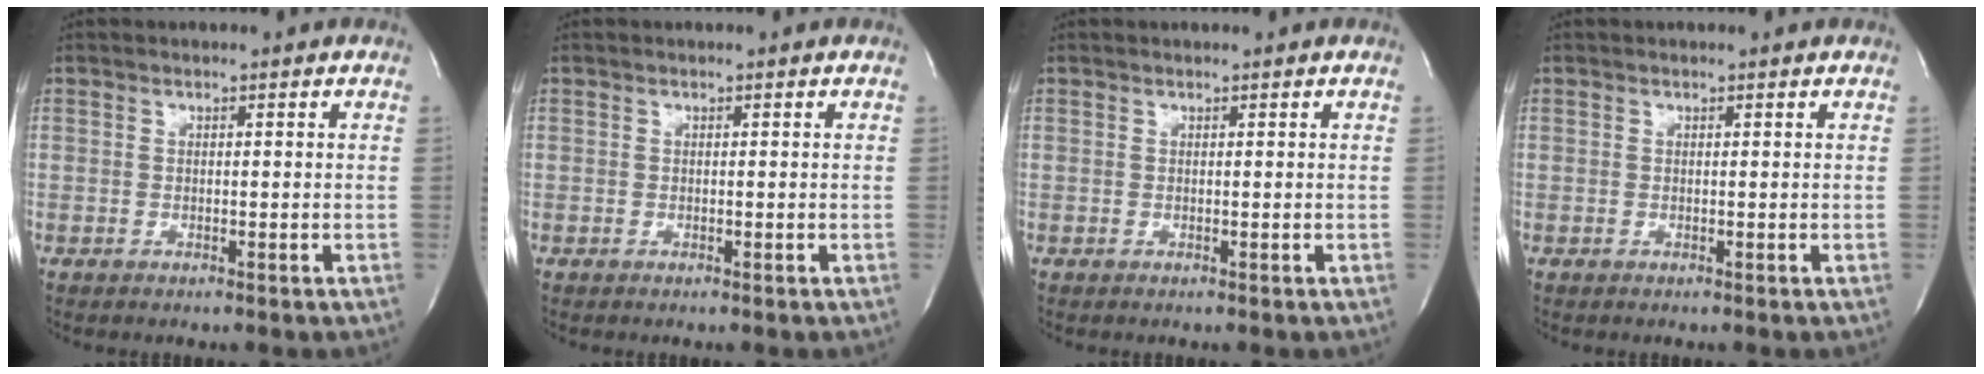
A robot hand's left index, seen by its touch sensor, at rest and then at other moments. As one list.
[{"total": 0.0}, {"total": 0.7, "force": [0.6, 0.0, 0.3], "torque": [-0.006, 0.007, 0.012]}, {"total": 0.6, "force": [0.6, 0.0, 0.2], "torque": [-0.005, 0.007, 0.010]}]